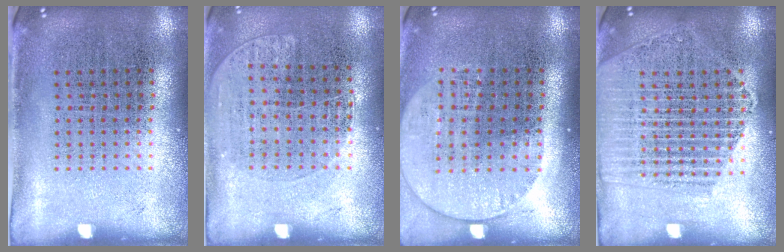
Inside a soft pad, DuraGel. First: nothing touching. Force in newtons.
{"total": 1.1, "press": 0.9, "slide": 0.5}
{"total": 1.5, "press": 1.3, "slide": 0.7}
{"total": 1.9, "press": 1.8, "slide": 0.7}